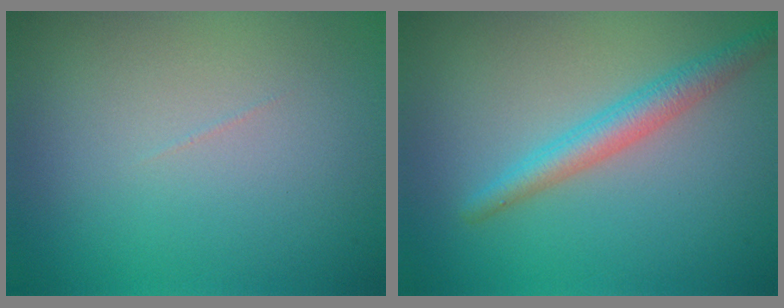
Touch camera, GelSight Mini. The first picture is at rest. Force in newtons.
{"total": 2.9, "press": 2.9, "slide": 0.1}